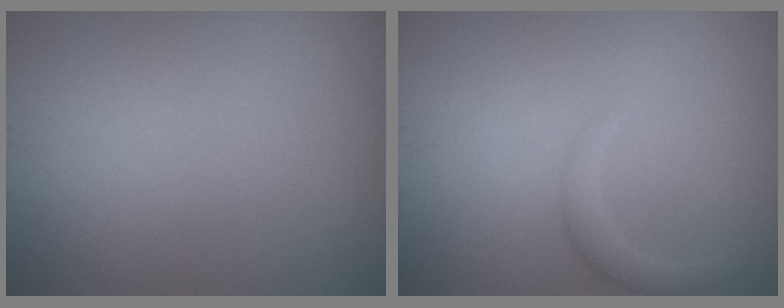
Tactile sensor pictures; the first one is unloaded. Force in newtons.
{"total": 1.4, "press": 1.4, "slide": 0.1}